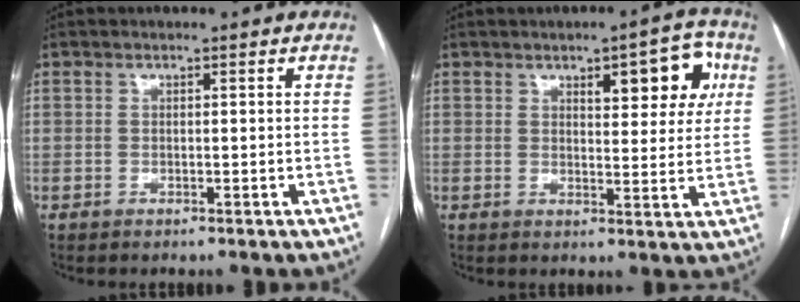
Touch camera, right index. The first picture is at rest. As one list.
[{"total": 8.5, "force": [3.6, 2.8, 7.1], "torque": [-0.082, 0.014, 0.046]}]